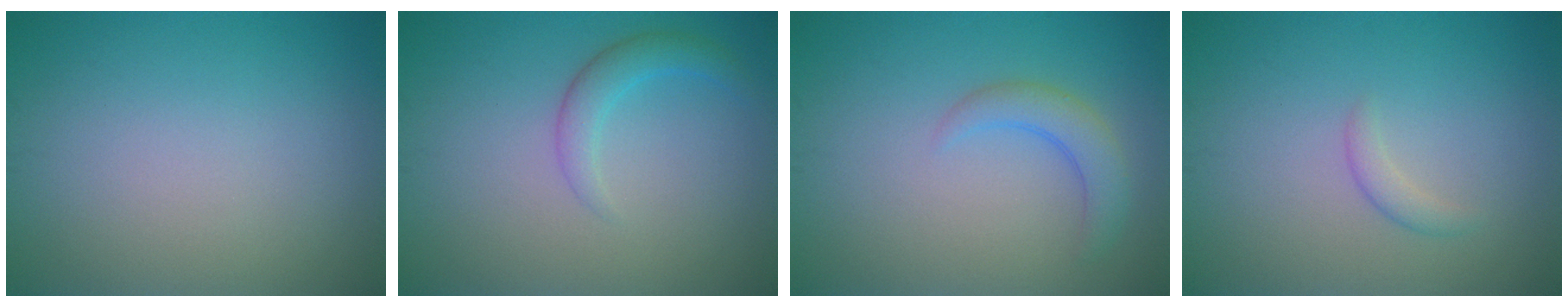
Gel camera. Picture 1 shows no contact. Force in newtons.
{"total": 2.2, "press": 2.2, "slide": 0.0}
{"total": 2.6, "press": 2.5, "slide": 0.3}
{"total": 1.1, "press": 1.1, "slide": 0.0}